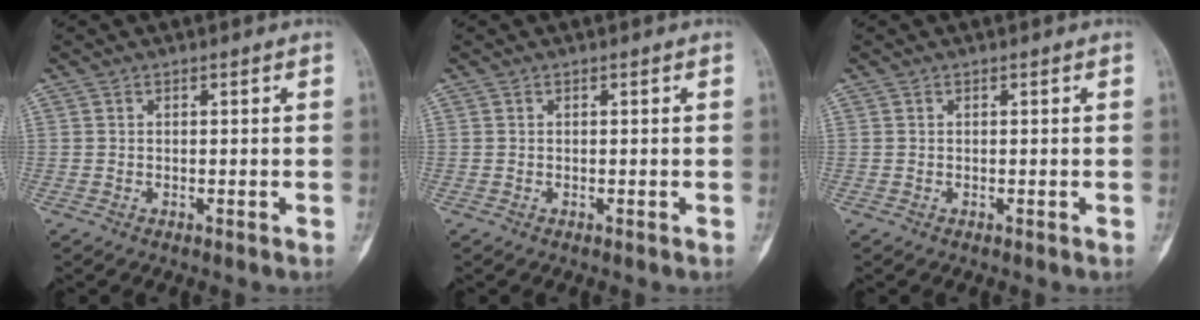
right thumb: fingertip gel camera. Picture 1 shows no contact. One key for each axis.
{"total": 0.0}
{"total": 0.0}